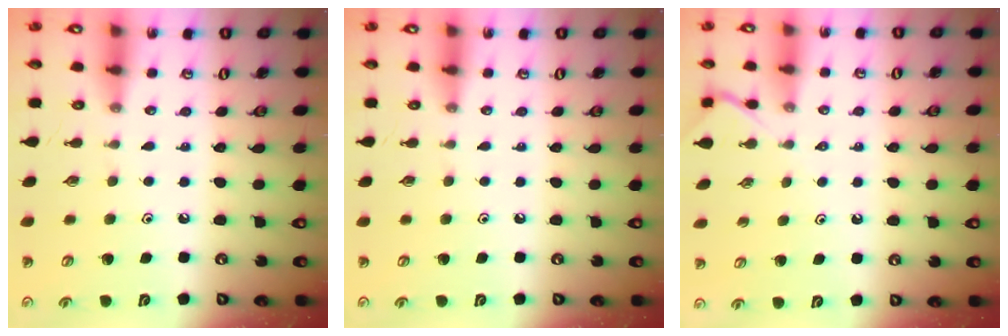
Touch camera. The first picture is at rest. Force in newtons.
{"total": 0.0}
{"total": 4.5, "press": 4.5, "slide": 0.5}